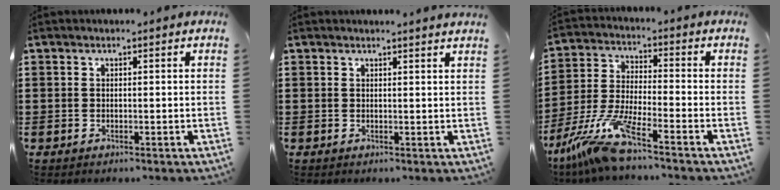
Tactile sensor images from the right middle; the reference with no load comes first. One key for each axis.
{"total": 1.1, "fx": 1.0, "fy": -0.1, "fz": 0.2, "tx": 0.003, "ty": -0.006, "tz": 0.018}
{"total": 9.7, "fx": -7.6, "fy": 0.1, "fz": 6.1, "tx": -0.146, "ty": -0.015, "tz": -0.156}